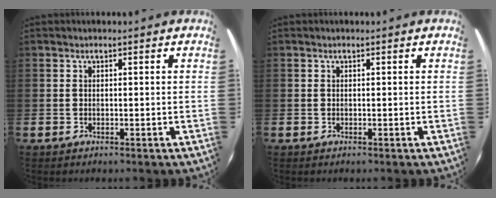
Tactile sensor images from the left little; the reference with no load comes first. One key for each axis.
{"total": 0.0}